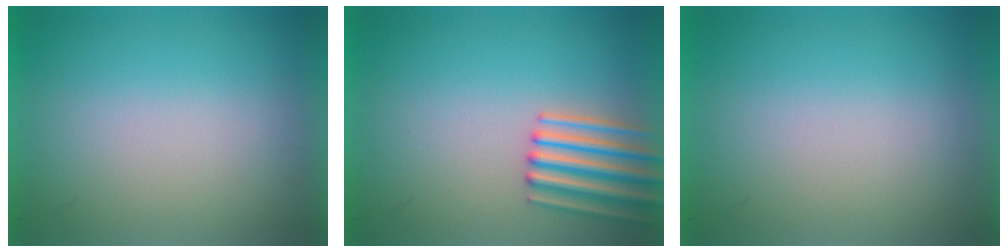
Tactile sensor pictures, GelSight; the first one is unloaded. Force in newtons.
{"total": 3.4}
{"total": 0.0}